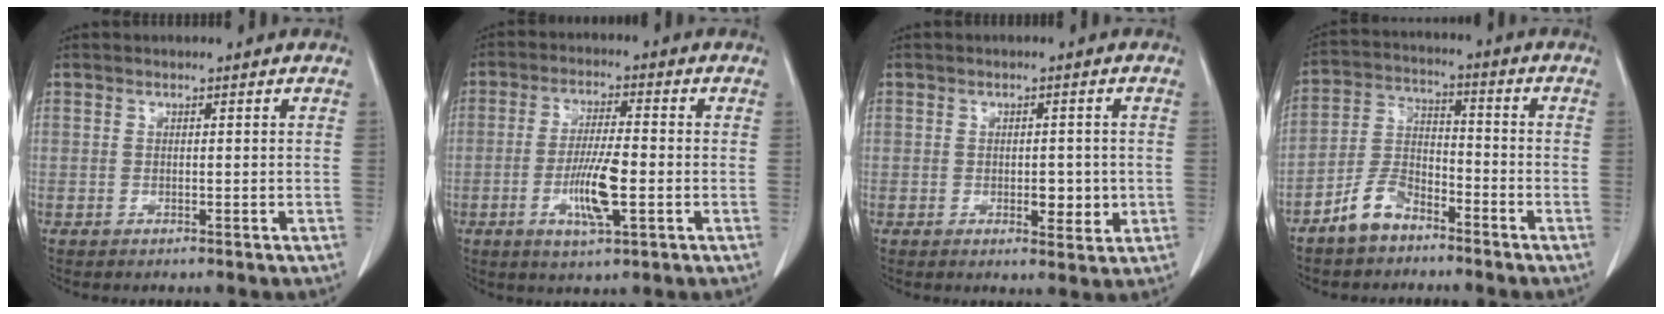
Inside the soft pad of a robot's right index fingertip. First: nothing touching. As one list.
[{"total": 8.2, "force": [-2.3, 1.3, 7.8], "torque": [-0.146, -0.006, -0.041]}, {"total": 3.8, "force": [-0.5, 1.9, 3.2], "torque": [-0.038, -0.002, -0.001]}, {"total": 7.2, "force": [-5.2, 3.5, 3.5], "torque": [-0.086, 0.005, -0.102]}]